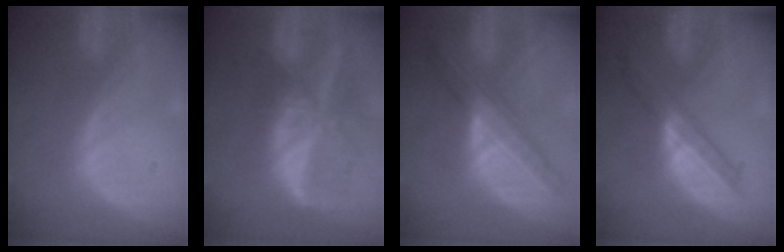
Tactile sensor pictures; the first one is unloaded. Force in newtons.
{"total": 9.2, "press": 7.9, "slide": 4.7}
{"total": 8.6, "press": 7.4, "slide": 4.5}
{"total": 5.8, "press": 5.3, "slide": 2.4}